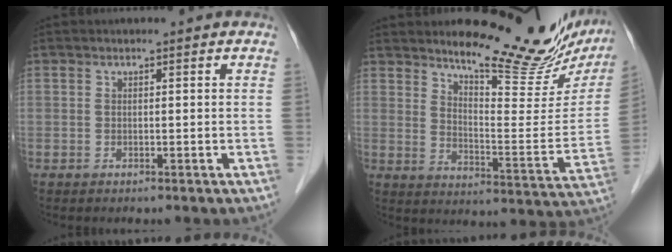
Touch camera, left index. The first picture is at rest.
{"total": 19.7, "force": [16.5, 3.9, 10.1], "torque": [-0.134, -0.060, 0.214]}